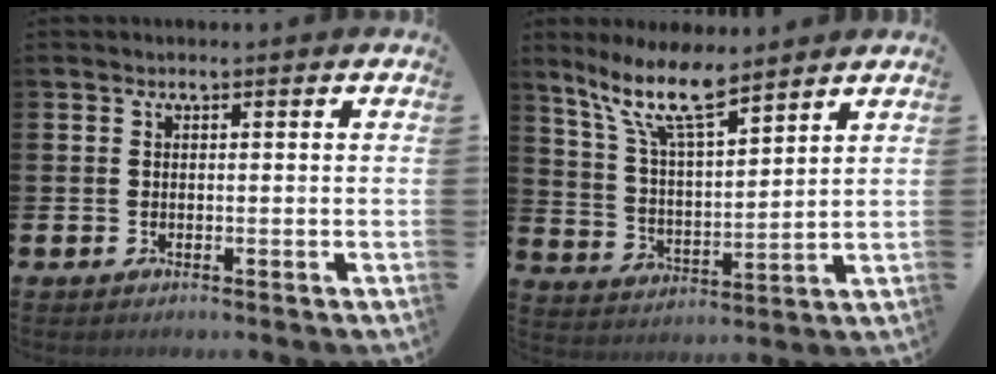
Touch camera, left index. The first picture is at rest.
{"total": 10.7, "force": [8.5, 2.5, 5.9], "torque": [-0.132, -0.032, 0.150]}